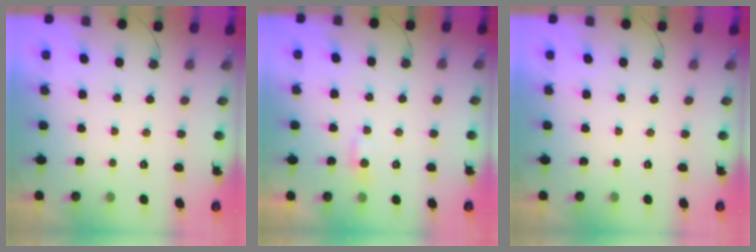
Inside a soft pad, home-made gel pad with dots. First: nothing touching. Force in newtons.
{"total": 3.3, "press": 3.3, "slide": 0.4}
{"total": 0.0}